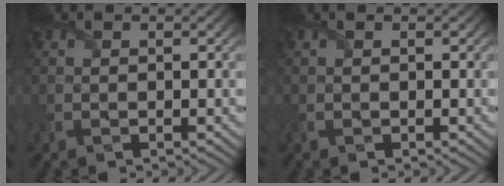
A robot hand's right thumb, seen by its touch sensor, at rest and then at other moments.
{"total": 0.0}